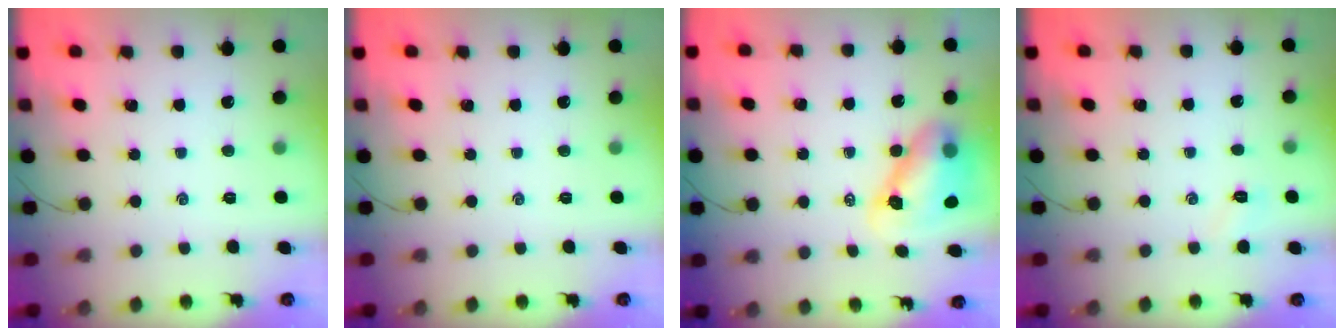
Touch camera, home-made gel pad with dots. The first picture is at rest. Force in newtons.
{"total": 0.0}
{"total": 8.6, "press": 8.4, "slide": 1.9}
{"total": 2.9, "press": 2.8, "slide": 0.8}